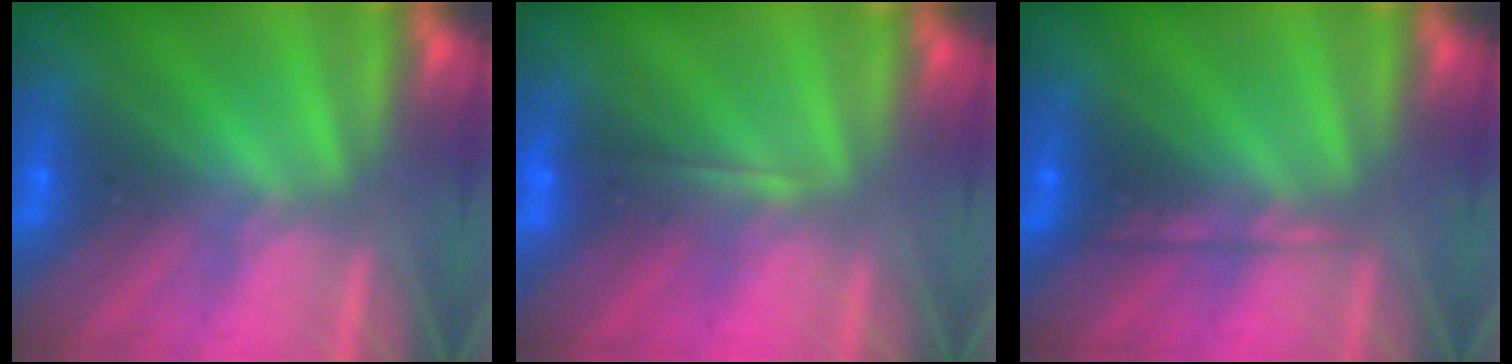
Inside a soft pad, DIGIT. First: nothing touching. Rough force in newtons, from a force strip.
{"total": 1.9}
{"total": 2.1}